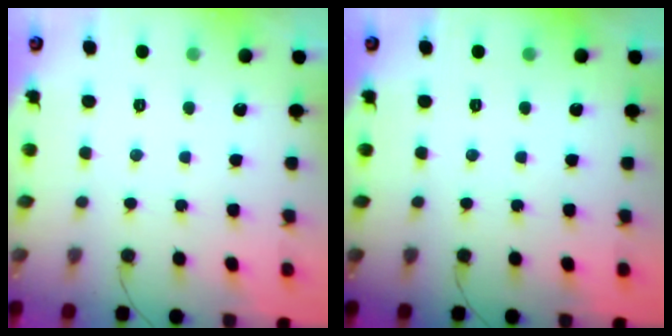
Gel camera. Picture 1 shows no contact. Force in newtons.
{"total": 0.0}